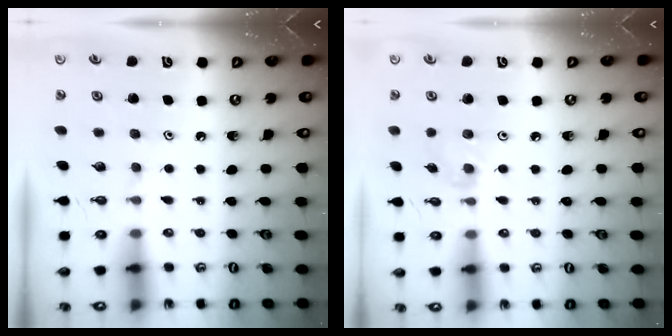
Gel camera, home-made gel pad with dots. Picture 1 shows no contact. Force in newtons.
{"total": 3.6, "press": 3.6, "slide": 0.5}